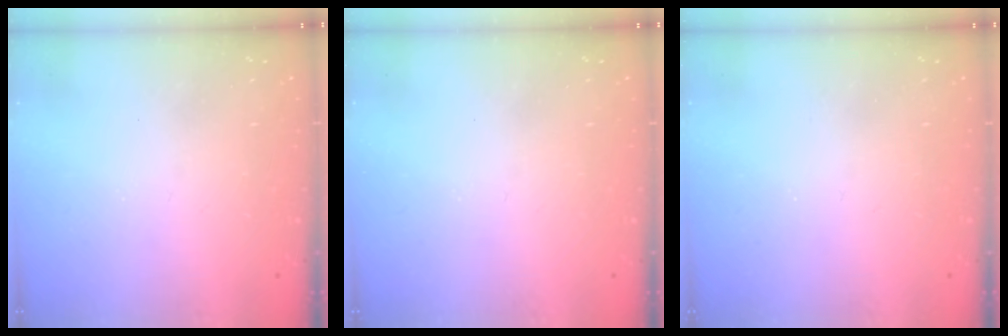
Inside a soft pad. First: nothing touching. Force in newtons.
{"total": 0.0}
{"total": 0.0}